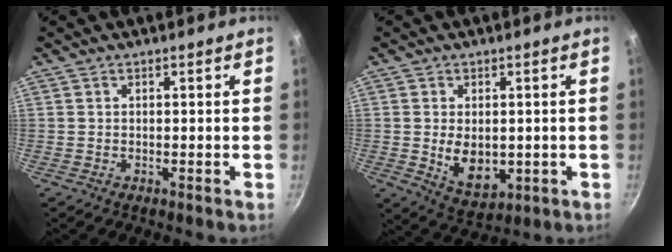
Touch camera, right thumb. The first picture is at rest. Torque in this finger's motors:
{"motor_torque": [-0.69, 0.26, 0.17, 0.66, 0.00]}